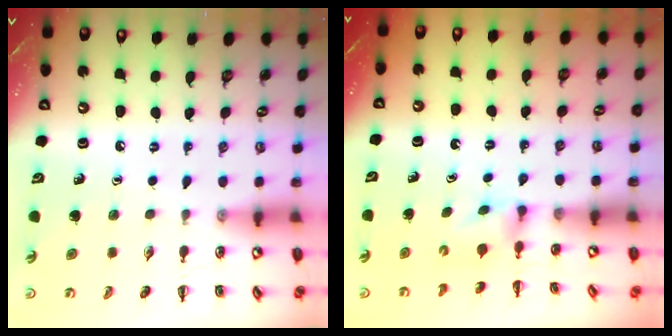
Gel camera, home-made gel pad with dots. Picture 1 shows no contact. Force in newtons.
{"total": 2.5, "press": 2.3, "slide": 0.9}